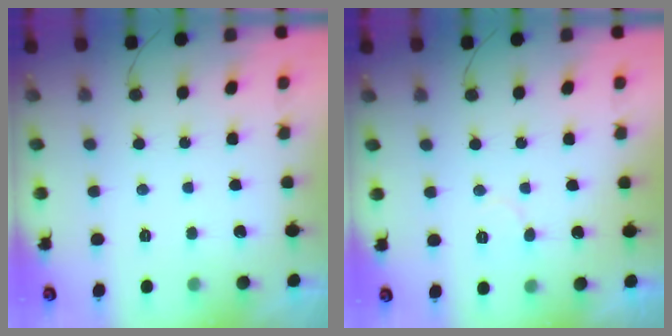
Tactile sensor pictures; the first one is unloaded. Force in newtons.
{"total": 5.3, "press": 5.2, "slide": 0.6}